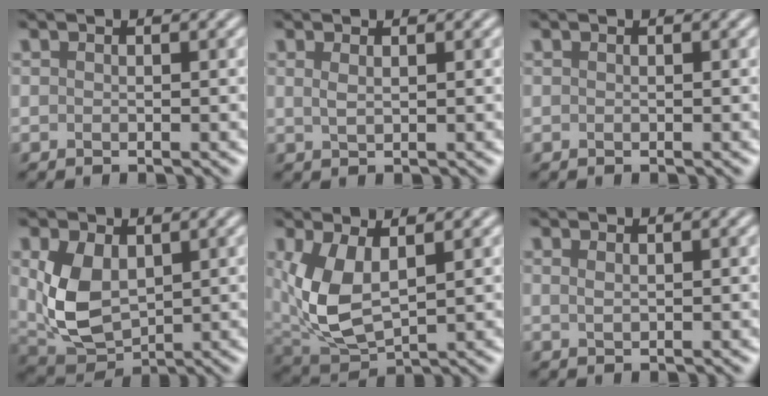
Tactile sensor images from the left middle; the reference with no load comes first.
{"total": 1.1, "force": [0.6, 0.4, 0.9], "torque": [-0.016, 0.001, 0.011]}
{"total": 0.0}
{"total": 6.1, "force": [1.0, 4.0, 4.6], "torque": [-0.108, -0.007, 0.028]}
{"total": 6.9, "force": [1.3, 3.6, 5.8], "torque": [-0.146, -0.008, 0.029]}
{"total": 0.8, "force": [0.5, 0.2, 0.5], "torque": [-0.011, 0.001, 0.010]}